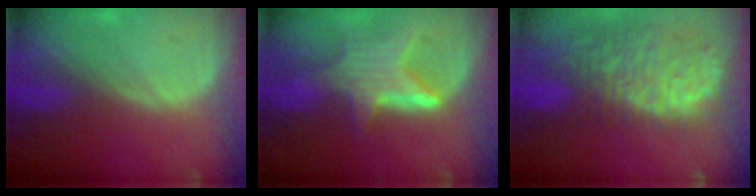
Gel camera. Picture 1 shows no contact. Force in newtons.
{"total": 6.5, "press": 6.4, "slide": 1.0}
{"total": 13.6, "press": 11.0, "slide": 7.9}